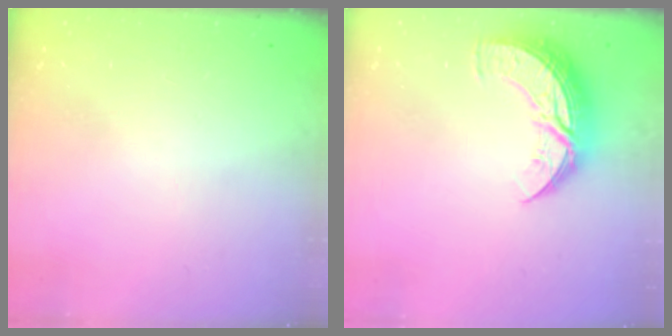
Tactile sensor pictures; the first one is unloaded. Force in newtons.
{"total": 12.7, "press": 12.6, "slide": 0.6}